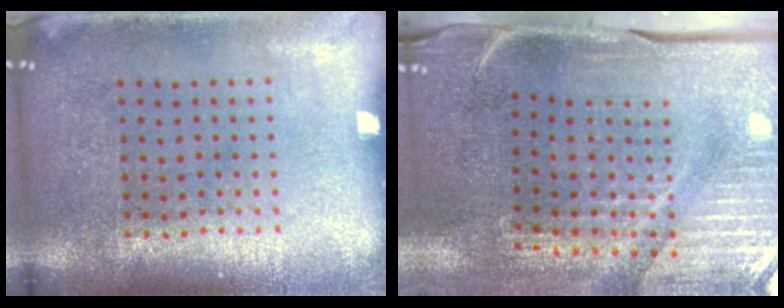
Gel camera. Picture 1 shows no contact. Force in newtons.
{"total": 4.7, "press": 4.0, "slide": 2.5}